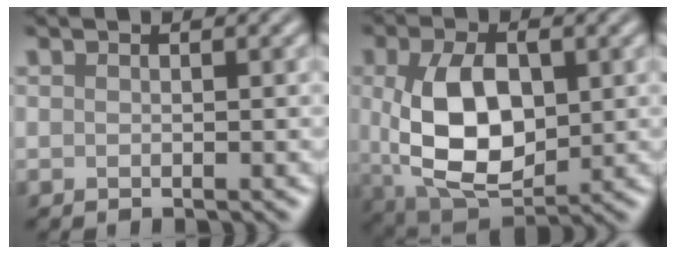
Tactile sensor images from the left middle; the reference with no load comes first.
{"total": 9.6, "force": [0.2, 5.7, 7.6], "torque": [-0.155, -0.011, 0.014]}